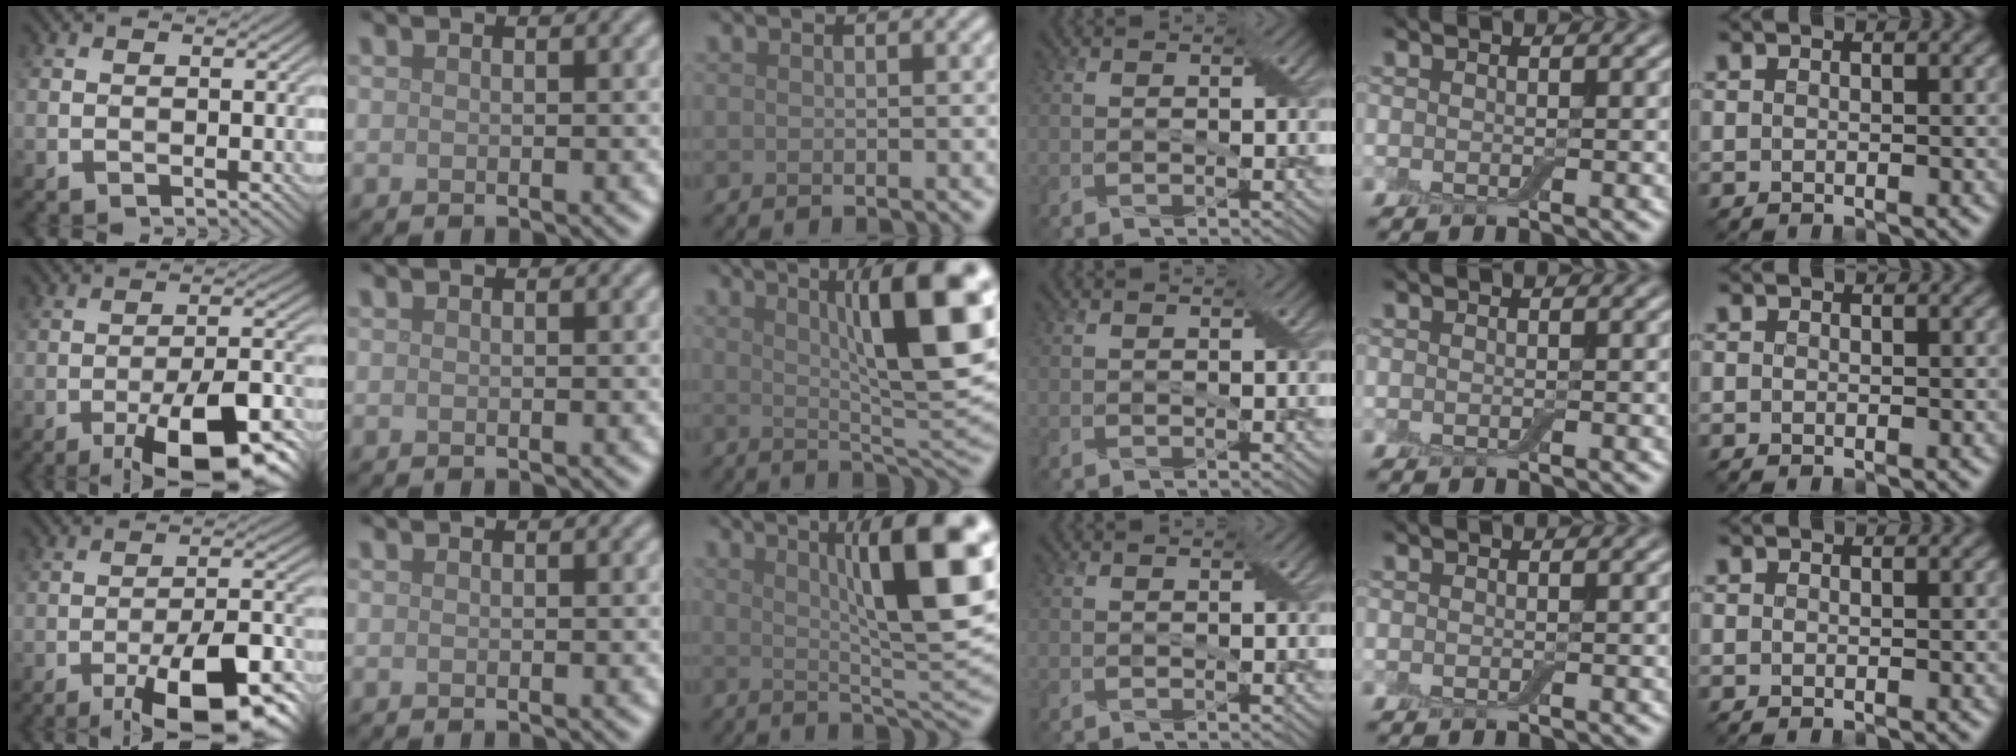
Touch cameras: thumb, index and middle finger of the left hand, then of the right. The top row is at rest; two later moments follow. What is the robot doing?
{"motion": "close", "object": "airpods case & airpods"}